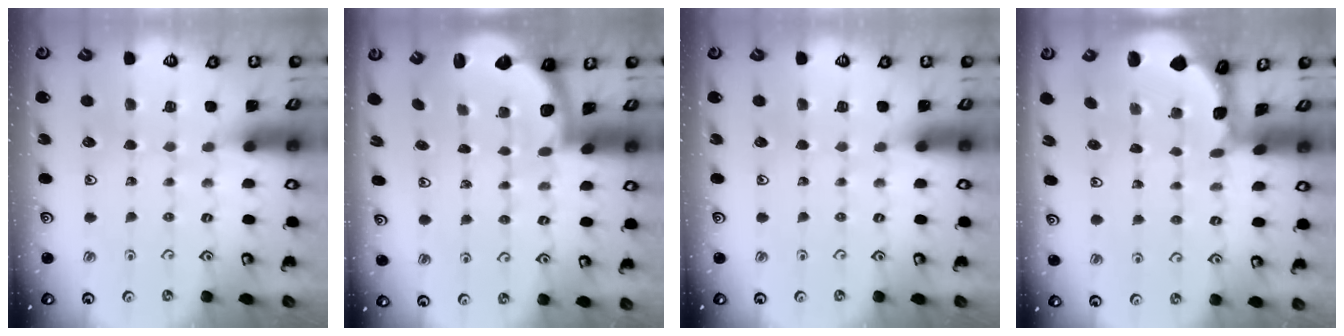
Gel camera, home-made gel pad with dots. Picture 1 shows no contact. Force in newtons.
{"total": 2.2, "press": 2.1, "slide": 0.8}
{"total": 0.0}
{"total": 0.8, "press": 0.7, "slide": 0.2}